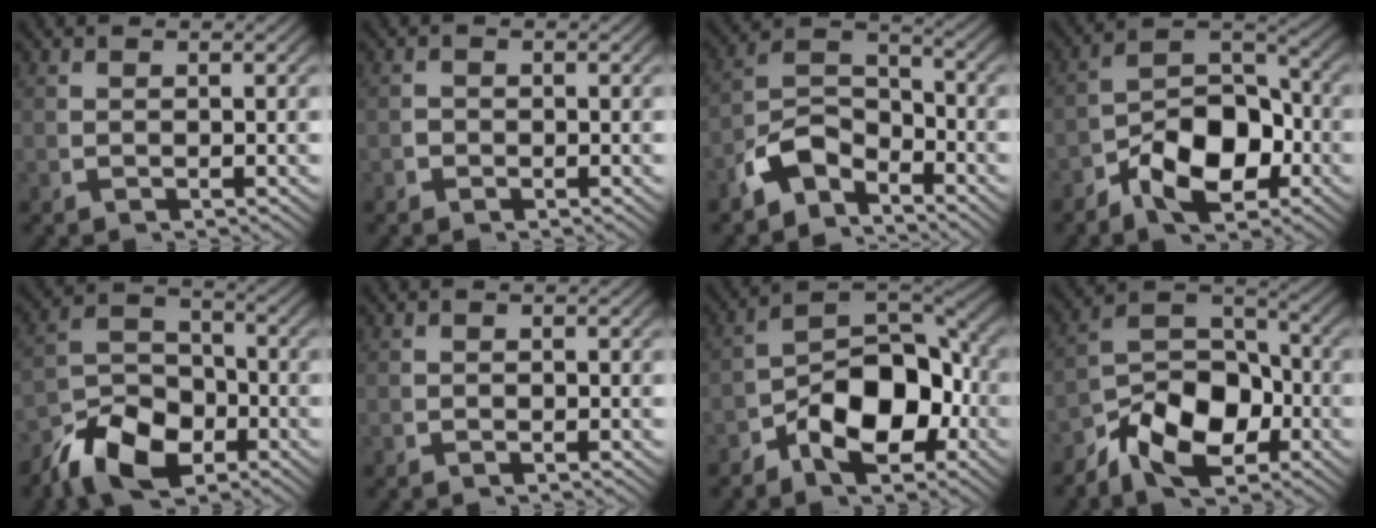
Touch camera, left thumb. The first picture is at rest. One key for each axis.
{"total": 0.6, "fx": -0.4, "fy": 0.4, "fz": 0.1, "tx": -0.003, "ty": -0.005, "tz": -0.010}
{"total": 7.2, "fx": -2.3, "fy": 5.1, "fz": 4.6, "tx": -0.100, "ty": -0.018, "tz": -0.043}
{"total": 8.8, "fx": -2.2, "fy": 5.3, "fz": 6.7, "tx": -0.109, "ty": -0.018, "tz": -0.037}
{"total": 8.2, "fx": -3.3, "fy": 5.6, "fz": 5.0, "tx": -0.078, "ty": -0.023, "tz": -0.056}
{"total": 0.0}
{"total": 9.7, "fx": -2.2, "fy": 5.8, "fz": 7.5, "tx": -0.117, "ty": -0.015, "tz": -0.034}
{"total": 9.4, "fx": -1.9, "fy": 6.2, "fz": 6.8, "tx": -0.123, "ty": -0.022, "tz": -0.030}